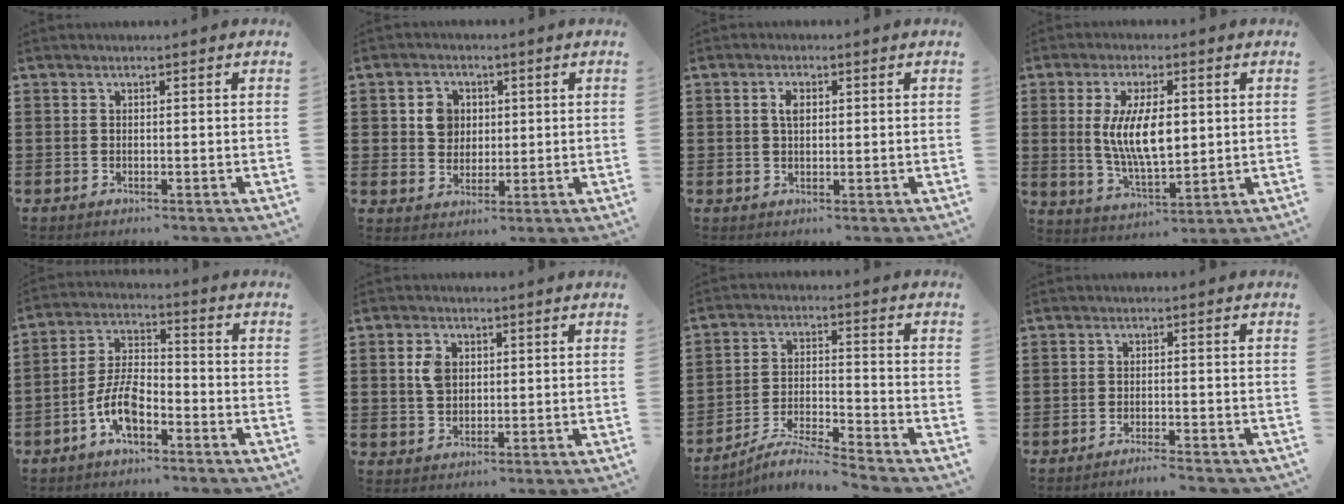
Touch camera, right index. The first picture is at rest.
{"total": 4.8, "force": [1.0, 4.2, 2.0], "torque": [-0.048, 0.013, 0.015]}
{"total": 2.5, "force": [0.6, 1.3, 2.0], "torque": [-0.044, 0.008, 0.010]}
{"total": 9.6, "force": [1.2, 4.0, 8.7], "torque": [-0.172, 0.001, 0.017]}
{"total": 7.4, "force": [-3.7, 3.5, 5.4], "torque": [-0.130, 0.004, -0.076]}
{"total": 3.9, "force": [0.9, 2.8, 2.6], "torque": [-0.059, 0.011, 0.015]}
{"total": 5.7, "force": [-5.4, -0.2, 1.7], "torque": [-0.043, -0.008, -0.108]}
{"total": 2.0, "force": [-1.9, -0.3, 0.6], "torque": [-0.011, 0.002, -0.039]}